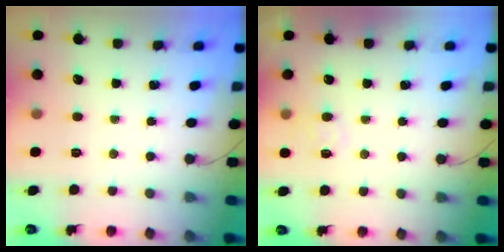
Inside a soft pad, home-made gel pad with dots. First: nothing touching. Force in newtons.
{"total": 5.5, "press": 5.3, "slide": 1.5}